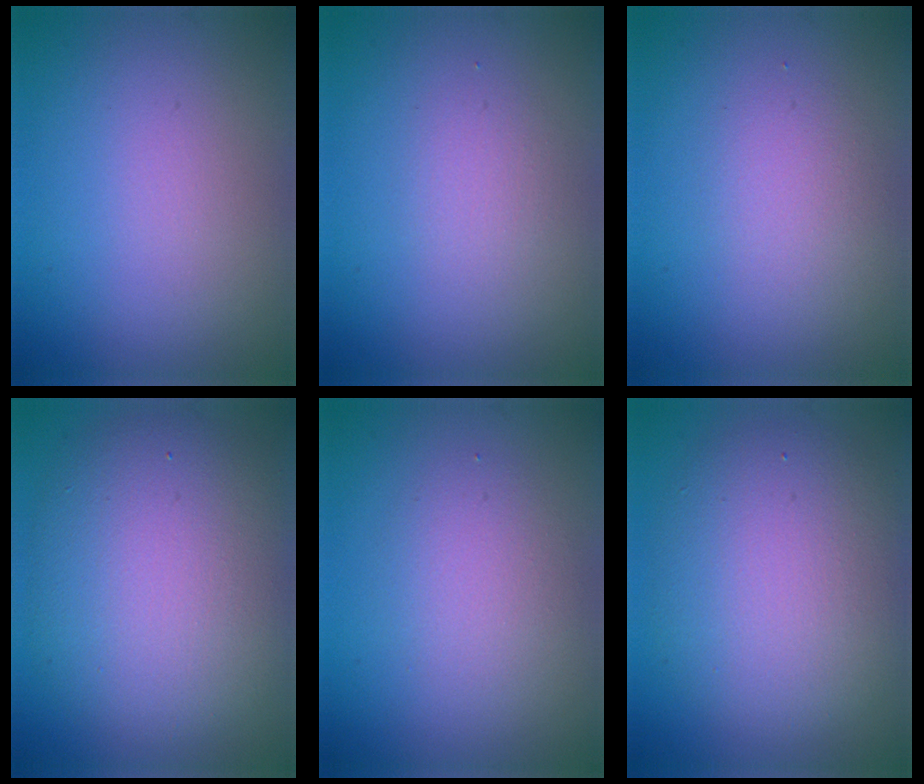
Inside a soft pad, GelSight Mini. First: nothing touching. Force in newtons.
{"total": 1.4, "press": 1.3, "slide": 0.1}
{"total": 1.9, "press": 1.9, "slide": 0.0}
{"total": 9.6, "press": 9.6, "slide": 0.2}
{"total": 2.5, "press": 2.5, "slide": 0.1}
{"total": 7.1, "press": 7.1, "slide": 0.6}